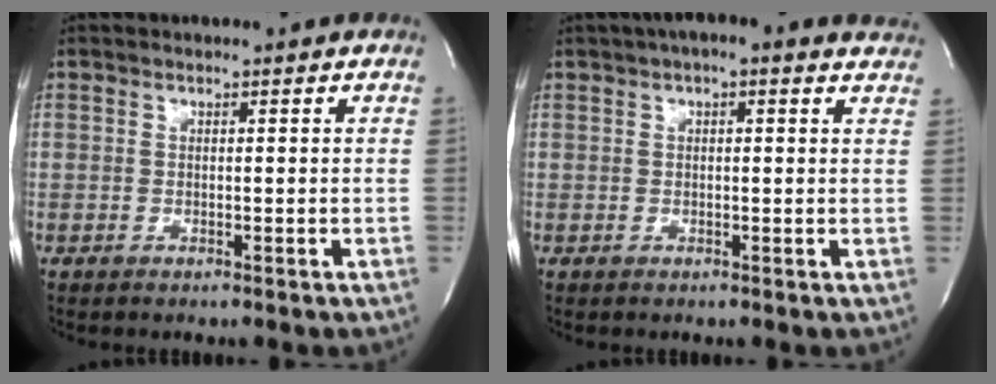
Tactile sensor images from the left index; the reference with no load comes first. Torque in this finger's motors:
{"motor_torque": [1.07, -1.07, 0.34, 0.06]}